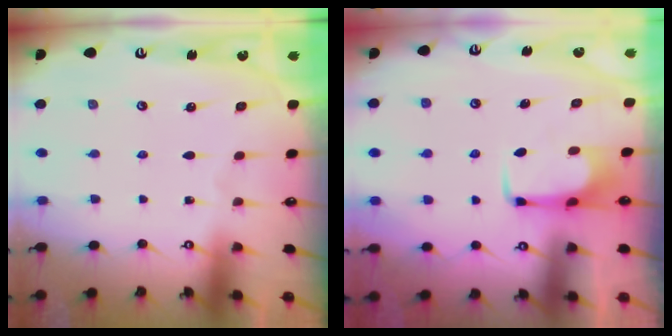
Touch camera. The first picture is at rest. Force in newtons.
{"total": 1.6, "press": 1.5, "slide": 0.5}